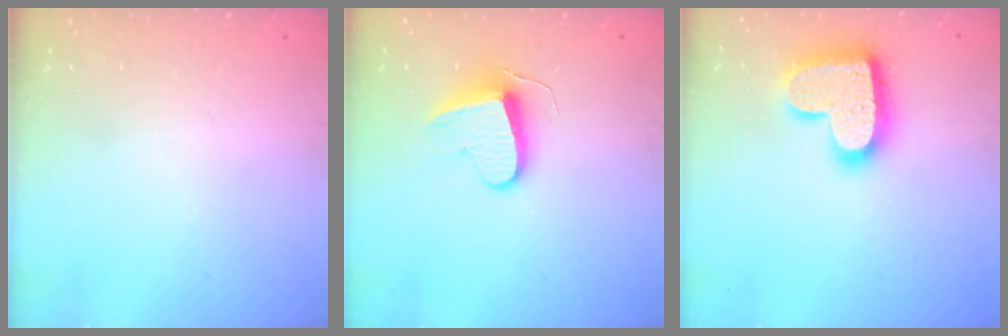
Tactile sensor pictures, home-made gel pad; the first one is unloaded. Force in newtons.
{"total": 9.5, "press": 9.5, "slide": 0.4}
{"total": 19.3, "press": 19.3, "slide": 1.3}